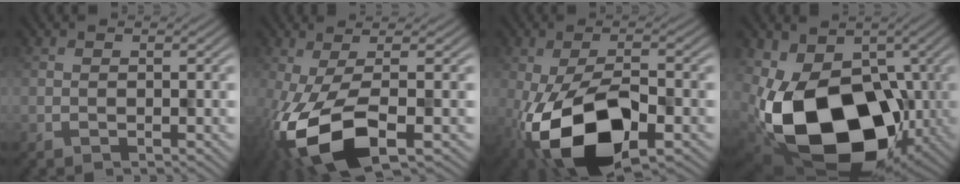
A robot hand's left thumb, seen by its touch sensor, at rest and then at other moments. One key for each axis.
{"total": 11.9, "fx": -4.0, "fy": 4.3, "fz": 10.4, "tx": -0.216, "ty": -0.014, "tz": -0.067}
{"total": 14.6, "fx": -5.4, "fy": 7.0, "fz": 11.7, "tx": -0.218, "ty": -0.025, "tz": -0.090}
{"total": 18.3, "fx": -4.7, "fy": 12.1, "fz": 12.9, "tx": -0.242, "ty": -0.034, "tz": -0.068}